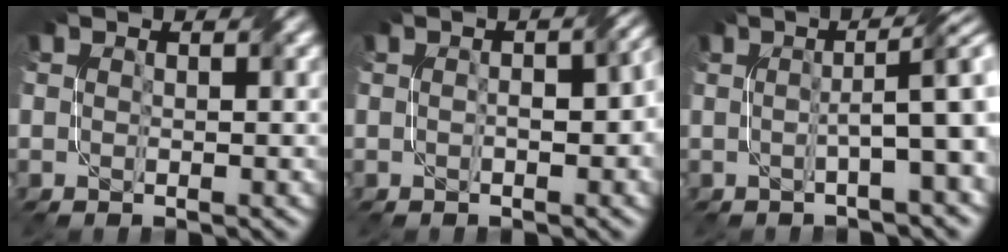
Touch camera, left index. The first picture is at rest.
{"total": 4.3, "force": [-0.2, 2.1, 3.8], "torque": [-0.038, 0.002, 0.000]}
{"total": 4.9, "force": [0.2, 0.9, 4.8], "torque": [-0.063, 0.017, -0.002]}